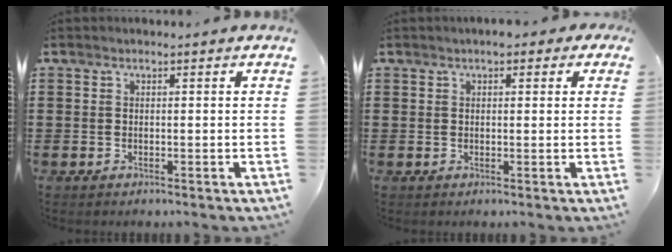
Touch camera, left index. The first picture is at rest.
{"total": 1.8, "force": [1.0, 0.7, 1.2], "torque": [-0.027, 0.007, 0.016]}